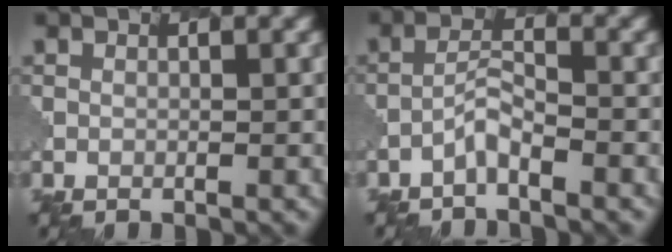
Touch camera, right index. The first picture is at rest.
{"total": 1.7, "force": [-1.4, 0.2, 1.0], "torque": [-0.022, 0.008, -0.033]}